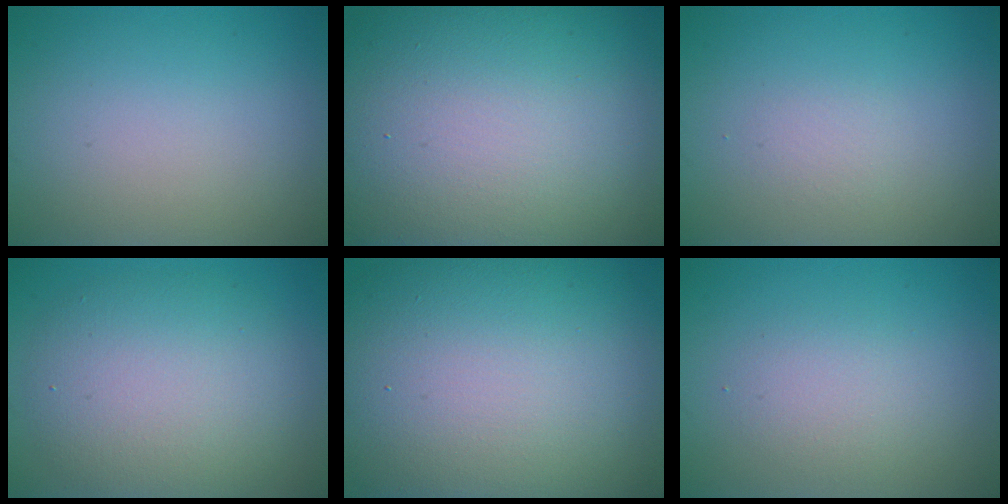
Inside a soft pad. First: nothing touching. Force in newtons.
{"total": 21.8, "press": 21.8, "slide": 1.0}
{"total": 0.9, "press": 0.9, "slide": 0.0}
{"total": 7.2, "press": 7.2, "slide": 0.6}
{"total": 18.4, "press": 18.4, "slide": 0.8}
{"total": 2.0, "press": 2.0, "slide": 0.1}